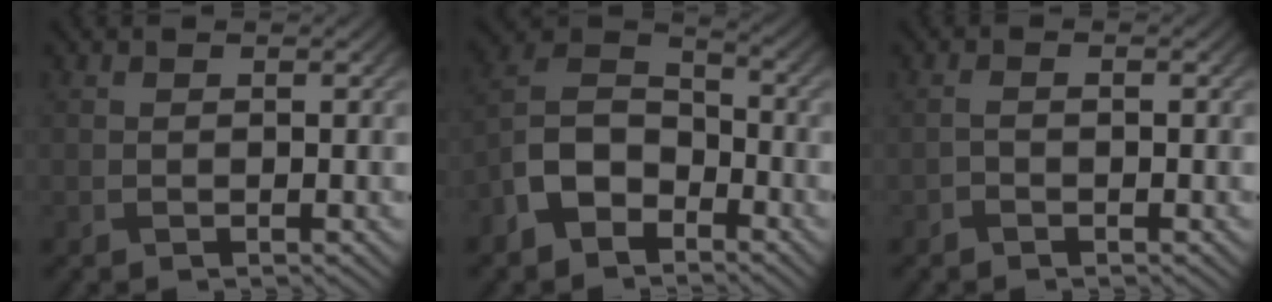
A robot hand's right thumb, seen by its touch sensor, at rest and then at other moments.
{"total": 8.6, "force": [-4.9, 5.3, 4.6], "torque": [-0.101, 0.000, -0.114]}
{"total": 0.8, "force": [-0.5, 0.3, 0.5], "torque": [-0.013, 0.003, -0.011]}